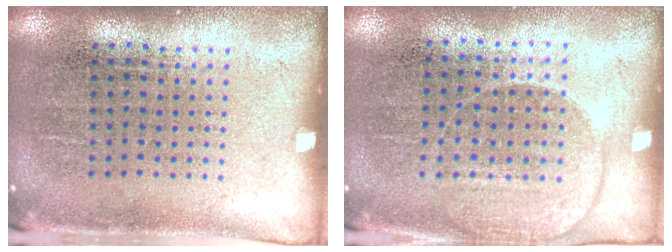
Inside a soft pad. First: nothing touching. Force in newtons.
{"total": 1.4, "press": 1.3, "slide": 0.5}